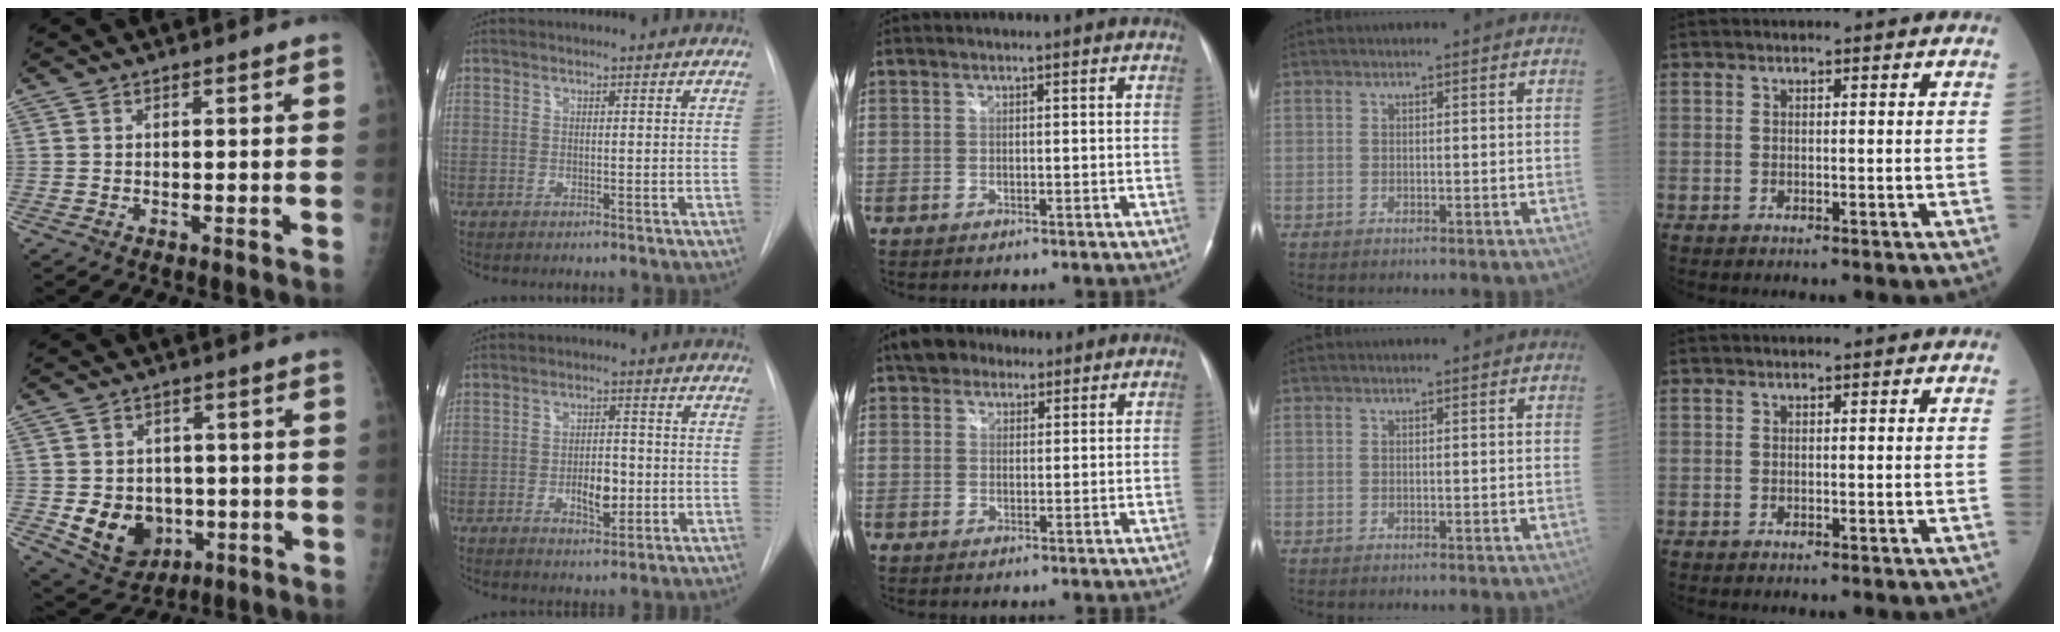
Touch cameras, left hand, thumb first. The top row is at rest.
{"thumb": {"total": 10.3, "force": [-2.1, 8.6, 5.2], "torque": [-0.053, 0.002, -0.014]}, "index": {"total": 5.3, "force": [-1.3, 2.4, 4.6], "torque": [-0.071, 0.002, -0.015]}, "middle": {"total": 5.3, "force": [3.8, 3.3, 1.6], "torque": [-0.034, 0.023, 0.070]}}